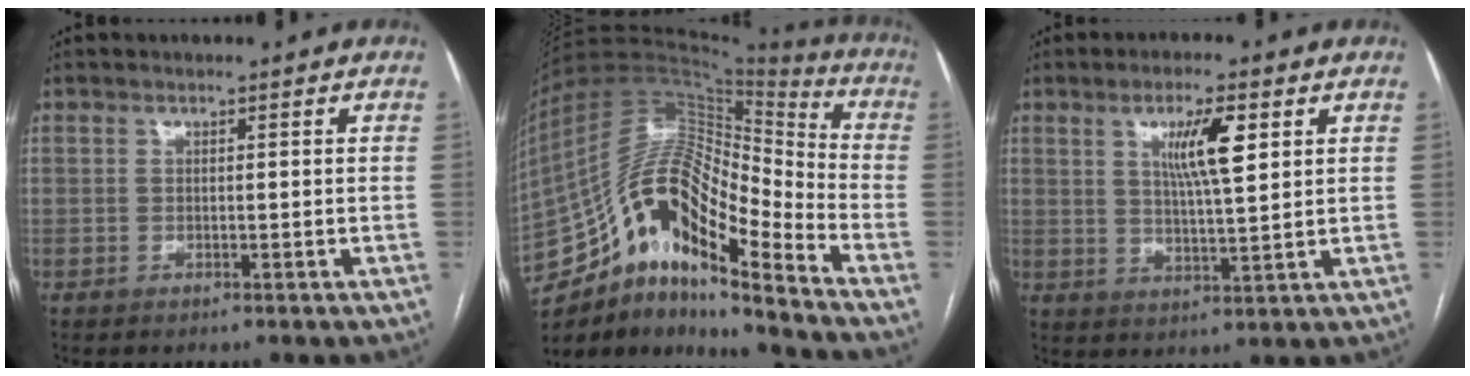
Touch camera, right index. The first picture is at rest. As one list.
[{"total": 21.4, "force": [-12.8, 5.8, 16.1], "torque": [-0.315, 0.033, -0.220]}, {"total": 7.4, "force": [2.8, 0.9, 6.8], "torque": [-0.120, 0.000, 0.050]}]